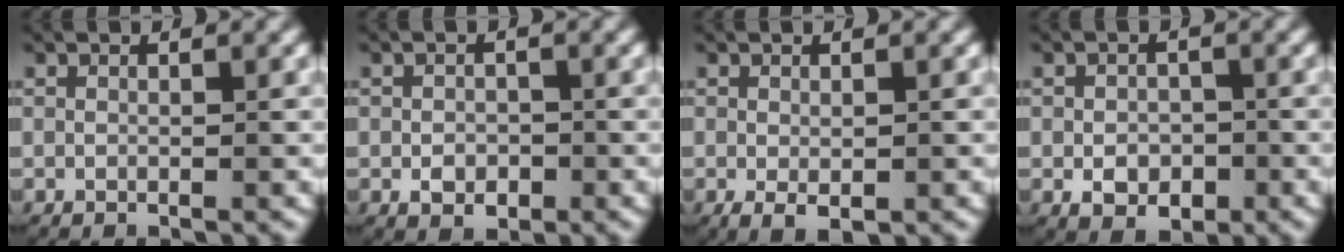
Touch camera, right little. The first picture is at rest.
{"total": 1.9, "force": [-0.9, 1.4, 0.9], "torque": [-0.016, -0.008, -0.011]}
{"total": 2.2, "force": [-1.0, 1.1, 1.7], "torque": [-0.028, -0.012, -0.009]}
{"total": 3.1, "force": [-1.4, 2.3, 1.6], "torque": [-0.024, -0.011, -0.020]}